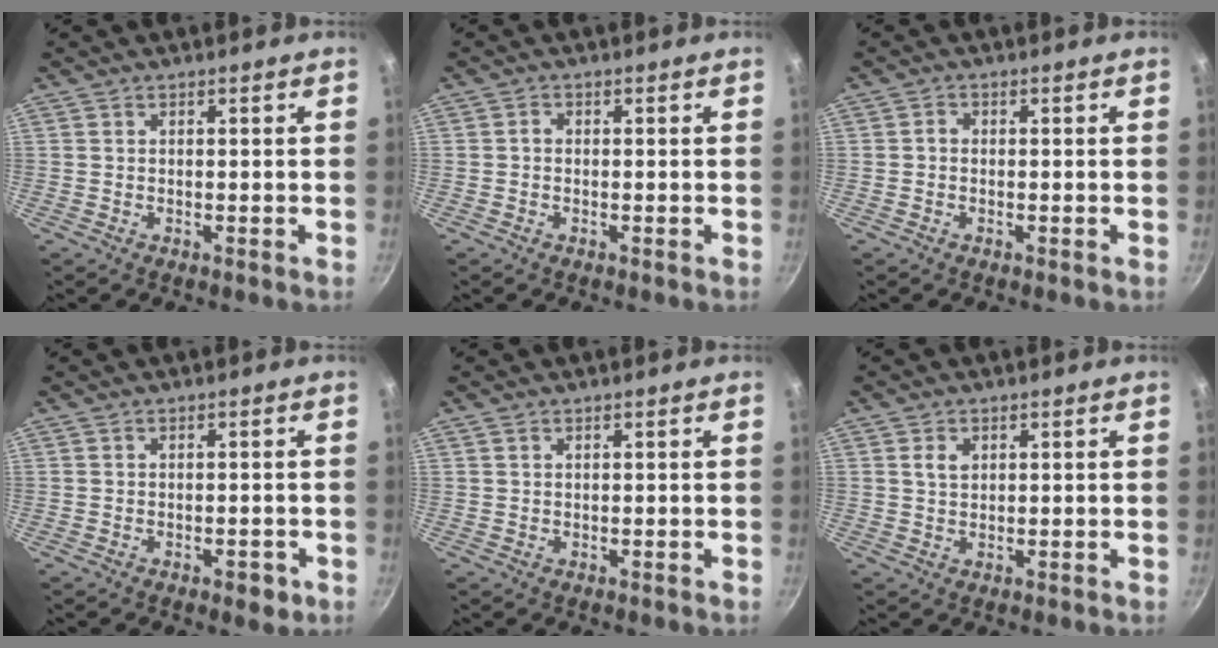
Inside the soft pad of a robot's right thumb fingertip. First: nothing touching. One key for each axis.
{"total": 1.0, "fx": -0.1, "fy": 0.9, "fz": 0.6, "tx": -0.009, "ty": 0.006, "tz": -0.004}
{"total": 1.2, "fx": -0.2, "fy": 1.0, "fz": 0.7, "tx": -0.011, "ty": 0.006, "tz": -0.005}
{"total": 2.9, "fx": -1.3, "fy": 1.5, "fz": 2.1, "tx": -0.015, "ty": 0.010, "tz": -0.010}
{"total": 0.6, "fx": 0.4, "fy": 0.4, "fz": 0.2, "tx": -0.003, "ty": 0.000, "tz": 0.007}
{"total": 2.7, "fx": 0.9, "fy": 2.0, "fz": 1.7, "tx": -0.022, "ty": -0.001, "tz": 0.018}